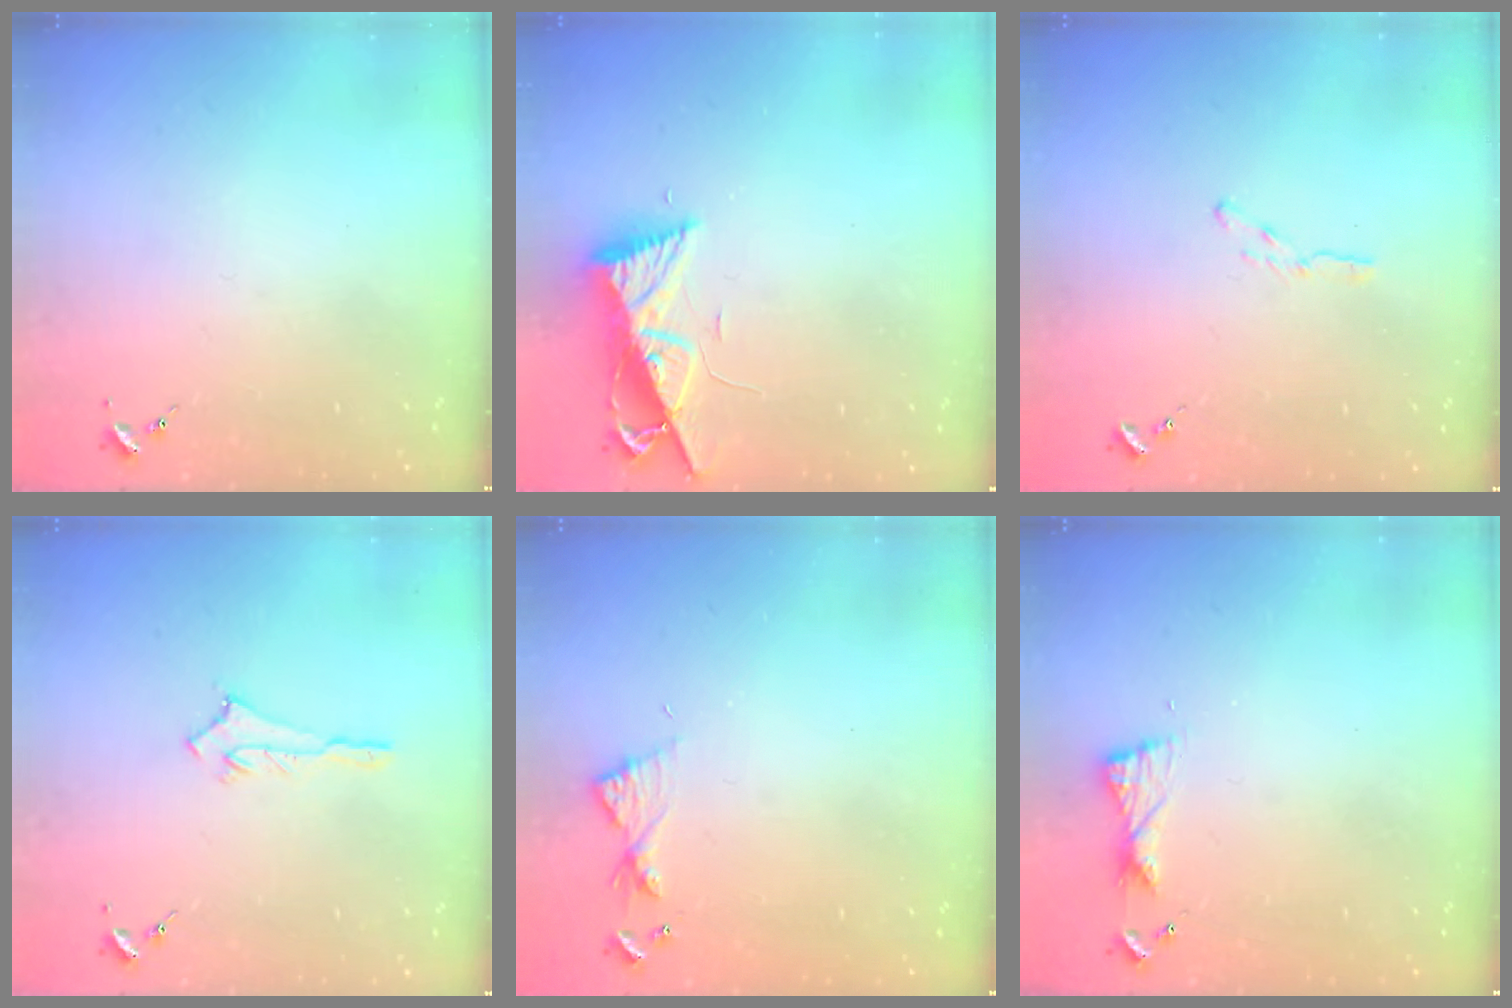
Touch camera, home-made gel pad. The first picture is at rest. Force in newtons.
{"total": 8.2, "press": 8.2, "slide": 0.6}
{"total": 3.4, "press": 3.4, "slide": 0.2}
{"total": 2.7, "press": 2.7, "slide": 0.2}
{"total": 5.7, "press": 5.6, "slide": 0.6}
{"total": 6.0, "press": 5.9, "slide": 0.8}